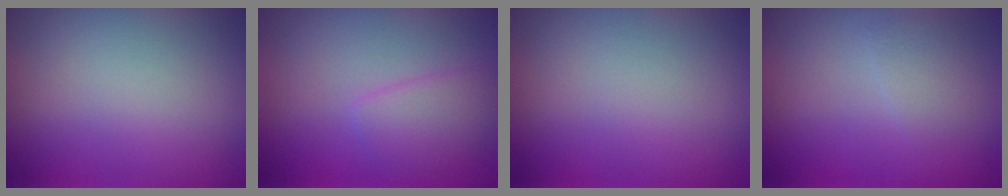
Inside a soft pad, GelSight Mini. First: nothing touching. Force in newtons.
{"total": 2.2, "press": 2.2, "slide": 0.1}
{"total": 0.0}
{"total": 1.6, "press": 1.6, "slide": 0.1}